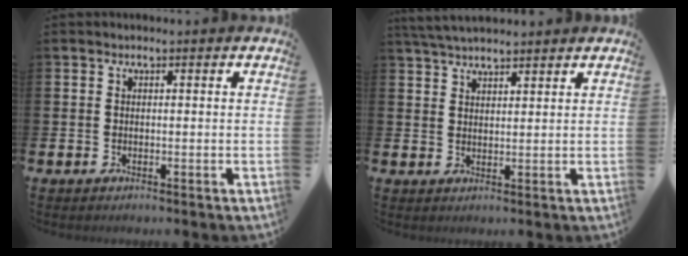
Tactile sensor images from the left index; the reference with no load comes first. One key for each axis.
{"total": 4.0, "fx": 3.8, "fy": 0.6, "fz": 1.1, "tx": -0.028, "ty": -0.012, "tz": 0.071}